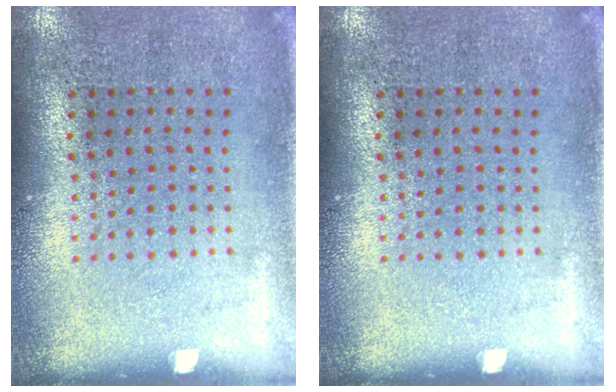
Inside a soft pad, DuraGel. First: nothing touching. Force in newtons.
{"total": 0.0}